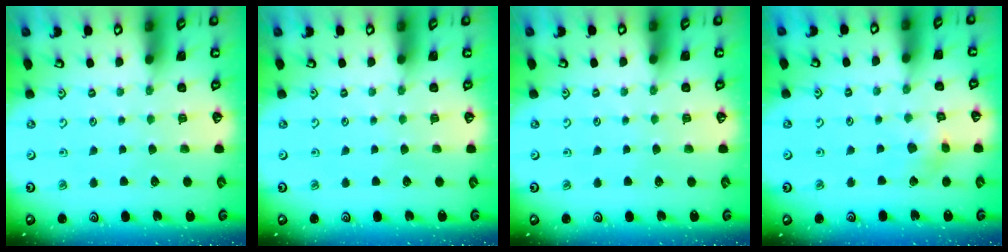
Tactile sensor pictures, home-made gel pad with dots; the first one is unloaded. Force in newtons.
{"total": 0.0}
{"total": 0.0}
{"total": 4.8, "press": 4.8, "slide": 0.5}